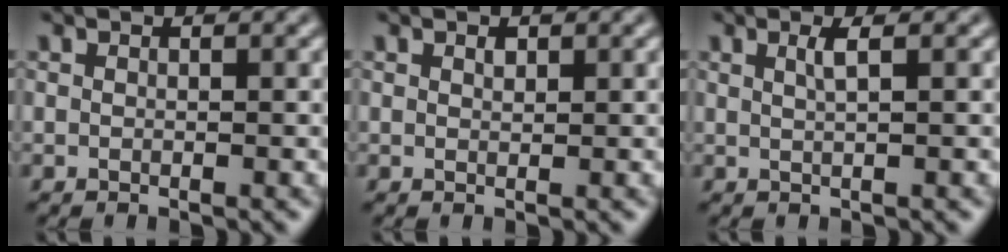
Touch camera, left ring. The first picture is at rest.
{"total": 0.7, "force": [0.4, 0.3, 0.4], "torque": [-0.007, -0.002, 0.009]}
{"total": 1.6, "force": [0.6, 0.4, 1.4], "torque": [-0.021, 0.000, 0.008]}